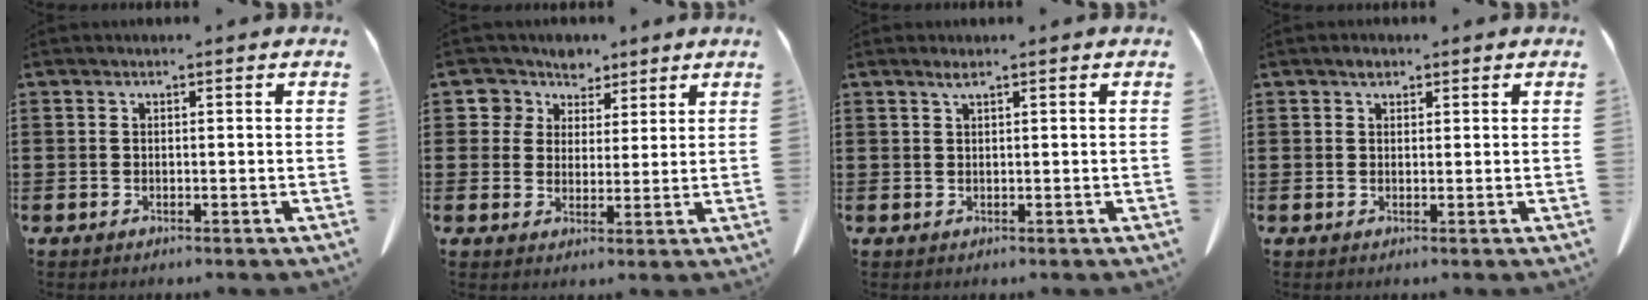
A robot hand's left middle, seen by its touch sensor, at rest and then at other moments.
{"total": 5.0, "force": [3.4, 3.7, 0.1], "torque": [-0.034, -0.004, 0.060]}
{"total": 1.1, "force": [0.7, 0.0, 0.8], "torque": [-0.016, 0.001, 0.013]}
{"total": 1.3, "force": [0.9, 0.8, 0.6], "torque": [-0.014, 0.004, 0.017]}